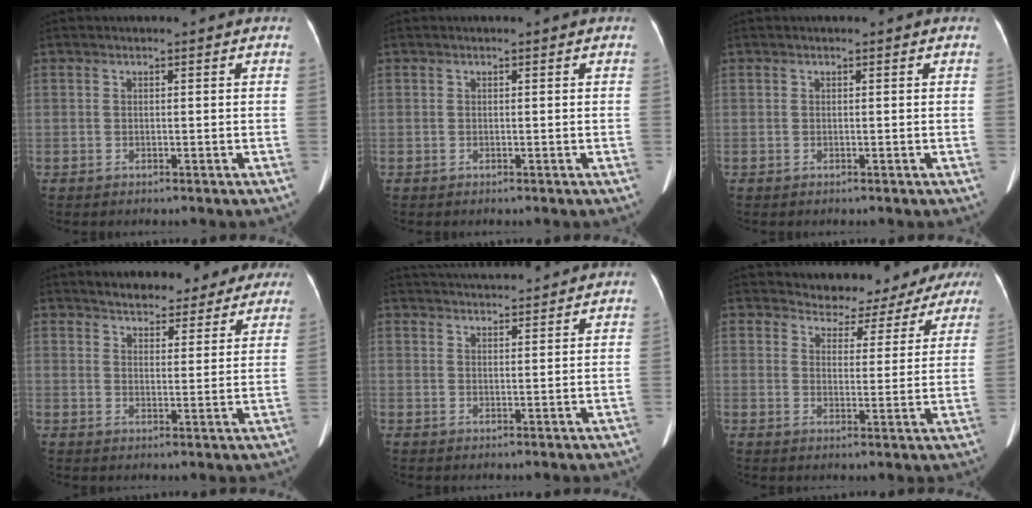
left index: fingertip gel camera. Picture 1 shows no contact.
{"total": 0.0}
{"total": 0.0}
{"total": 14.6, "force": [12.7, 5.2, 5.0], "torque": [-0.044, -0.006, 0.150]}
{"total": 12.7, "force": [11.8, 1.7, 4.2], "torque": [-0.070, 0.017, 0.169]}
{"total": 11.5, "force": [11.0, 3.5, 0.7], "torque": [0.015, -0.019, 0.109]}